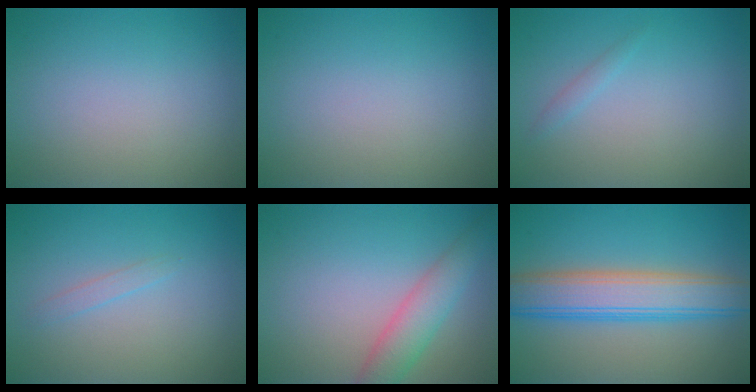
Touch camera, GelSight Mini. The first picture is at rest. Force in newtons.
{"total": 0.0}
{"total": 0.7, "press": 0.7, "slide": 0.0}
{"total": 0.8, "press": 0.8, "slide": 0.1}
{"total": 3.7, "press": 3.7, "slide": 0.2}
{"total": 7.0, "press": 7.0, "slide": 0.1}